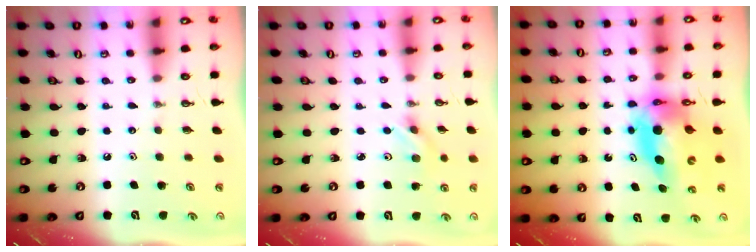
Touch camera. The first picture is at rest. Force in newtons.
{"total": 2.3, "press": 2.1, "slide": 0.8}
{"total": 10.6, "press": 10.5, "slide": 1.0}